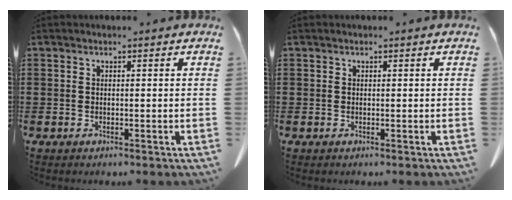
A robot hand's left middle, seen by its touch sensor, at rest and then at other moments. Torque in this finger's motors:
{"motor_torque": [-0.14, 0.34, -0.07, 0.00]}